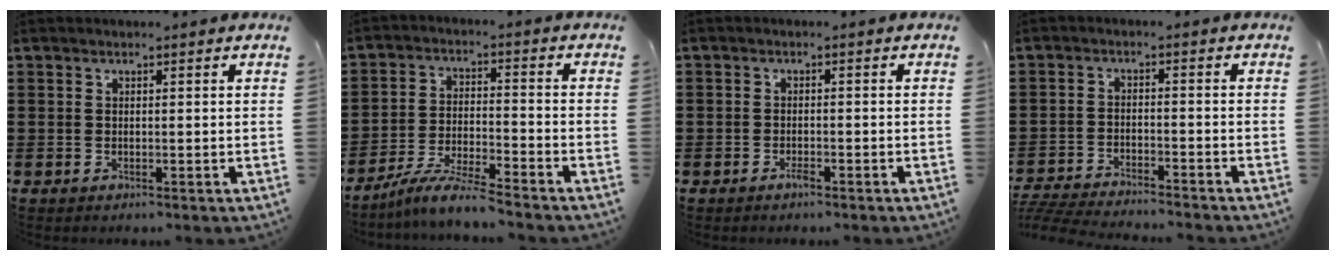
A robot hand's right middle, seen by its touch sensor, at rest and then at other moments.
{"total": 6.4, "force": [-6.0, -0.1, 2.5], "torque": [-0.058, -0.009, -0.116]}
{"total": 1.2, "force": [-1.0, 0.5, 0.3], "torque": [-0.008, 0.000, -0.021]}
{"total": 4.6, "force": [-4.5, -0.1, 0.7], "torque": [-0.026, -0.005, -0.096]}